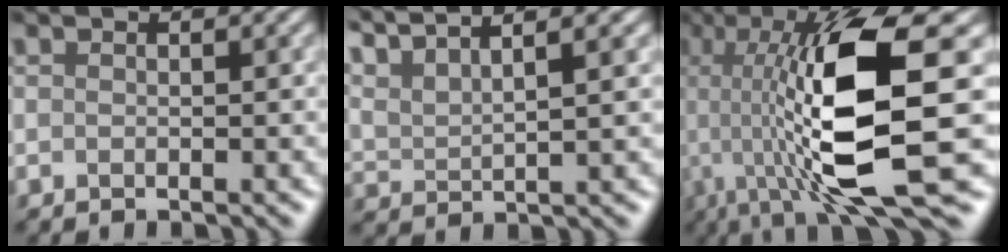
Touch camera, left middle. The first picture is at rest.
{"total": 7.3, "force": [6.7, 1.8, 2.4], "torque": [-0.030, 0.042, 0.083]}
{"total": 12.4, "force": [0.9, 3.0, 12.0], "torque": [-0.221, -0.011, 0.021]}